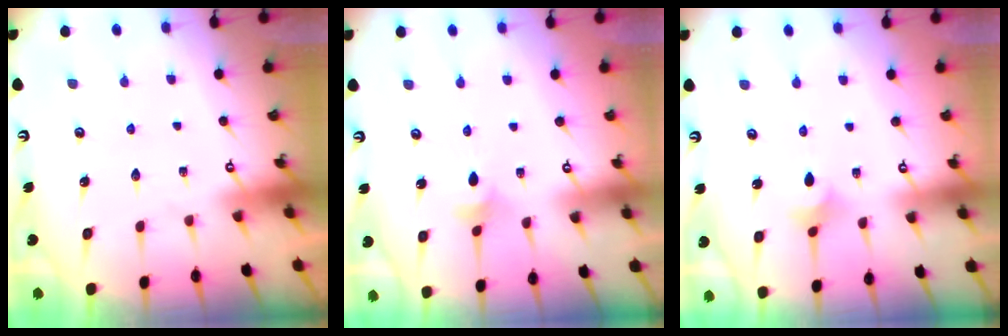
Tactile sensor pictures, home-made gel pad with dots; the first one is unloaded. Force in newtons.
{"total": 3.1, "press": 3.0, "slide": 0.7}
{"total": 3.3, "press": 3.2, "slide": 0.7}